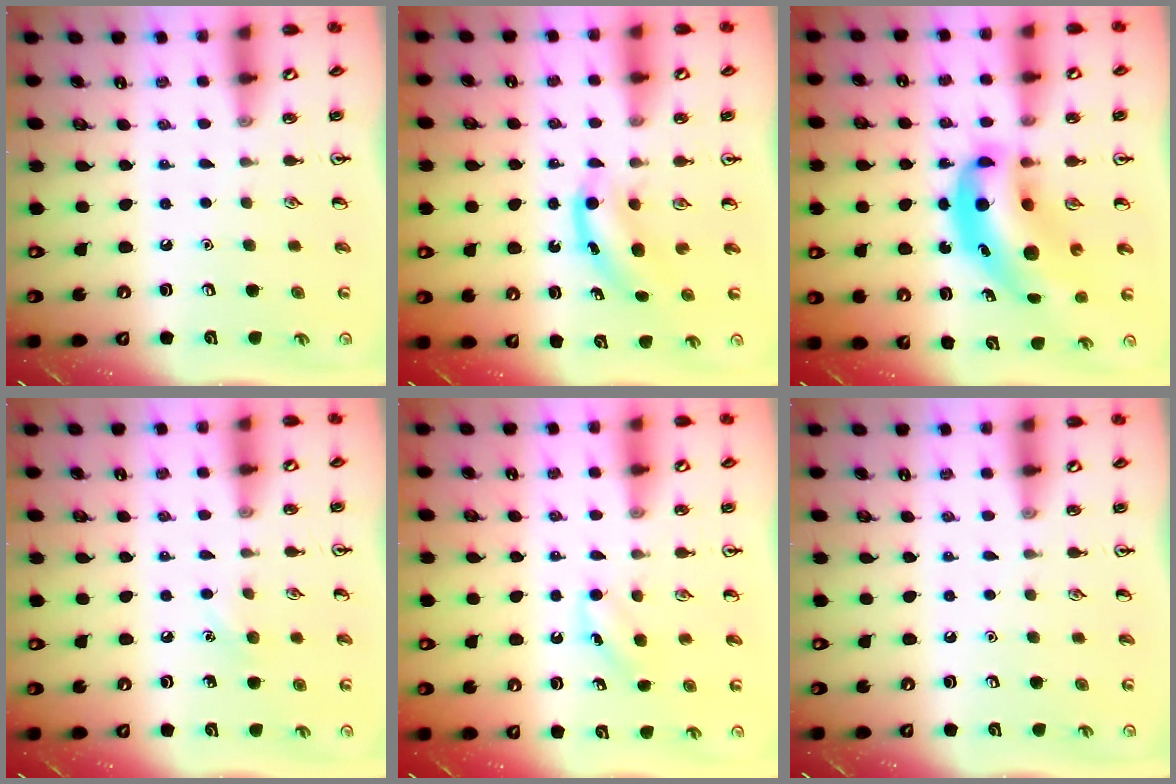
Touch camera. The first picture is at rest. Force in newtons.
{"total": 3.7, "press": 3.6, "slide": 1.0}
{"total": 12.8, "press": 12.2, "slide": 3.9}
{"total": 5.0, "press": 4.7, "slide": 1.5}
{"total": 3.9, "press": 3.6, "slide": 1.5}
{"total": 0.0}